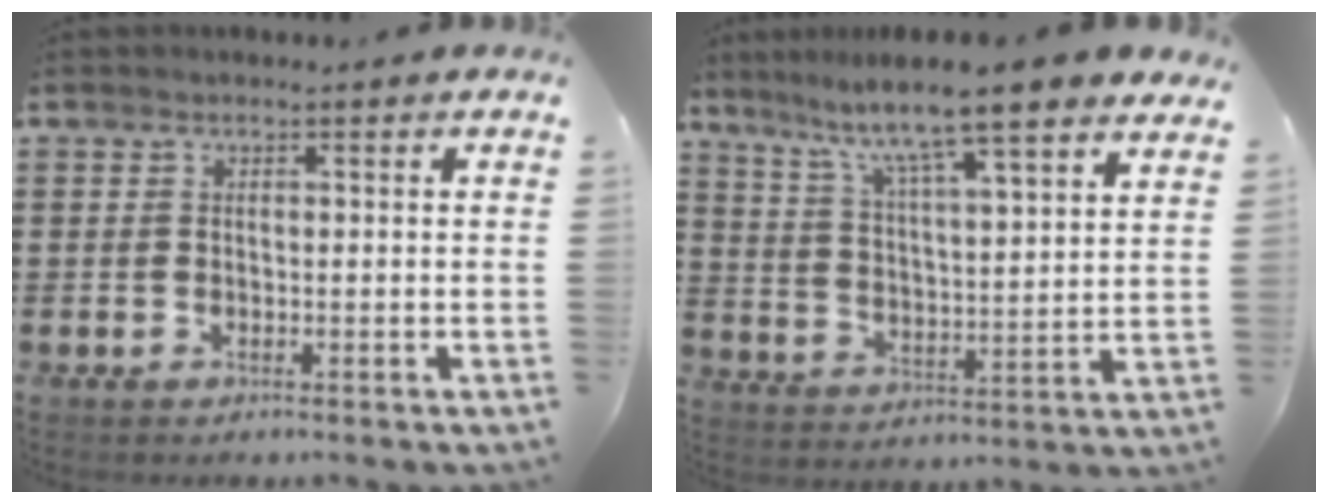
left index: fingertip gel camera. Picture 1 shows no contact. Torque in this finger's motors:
{"motor_torque": [2.07, -0.07, 0.83, 0.21]}